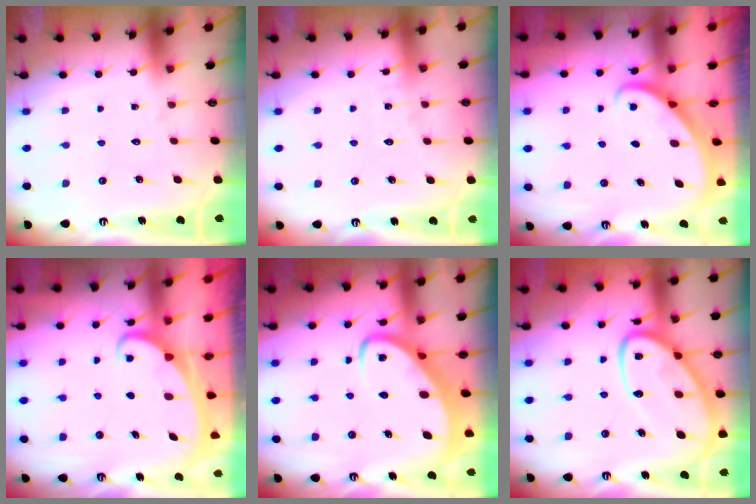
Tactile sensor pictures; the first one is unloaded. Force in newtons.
{"total": 3.4, "press": 3.3, "slide": 0.3}
{"total": 2.3, "press": 2.3, "slide": 0.3}
{"total": 2.1, "press": 2.1, "slide": 0.3}
{"total": 4.3, "press": 4.3, "slide": 0.6}
{"total": 15.5, "press": 15.4, "slide": 1.5}